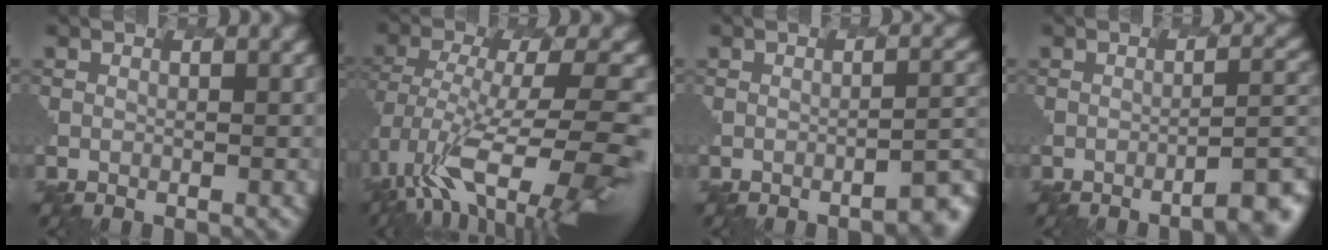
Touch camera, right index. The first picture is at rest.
{"total": 10.1, "force": [-5.4, 3.4, 7.9], "torque": [-0.164, -0.006, -0.076]}
{"total": 3.2, "force": [-1.9, 0.7, 2.4], "torque": [-0.031, 0.002, -0.028]}
{"total": 3.9, "force": [-2.5, 0.9, 3.0], "torque": [-0.030, 0.008, -0.037]}